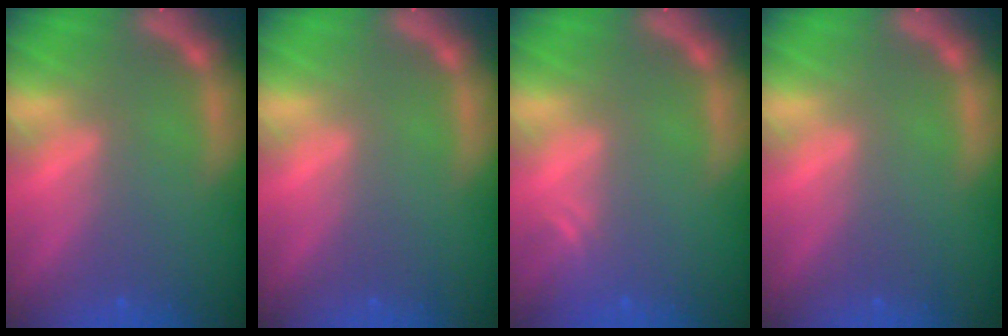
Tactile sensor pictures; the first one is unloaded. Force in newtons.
{"total": 0.0}
{"total": 1.5}
{"total": 0.0}